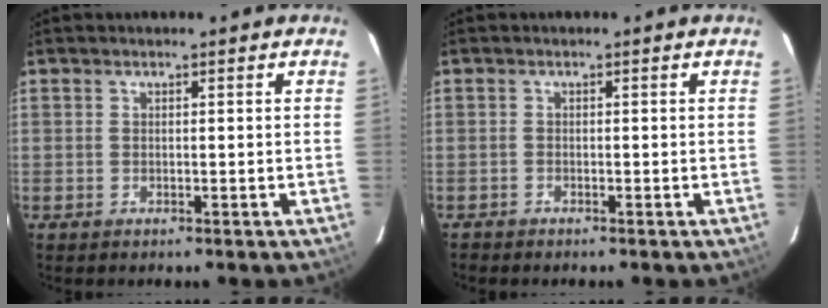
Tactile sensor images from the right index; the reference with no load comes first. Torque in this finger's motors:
{"motor_torque": [0.16, -0.14, 0.00, 0.00]}